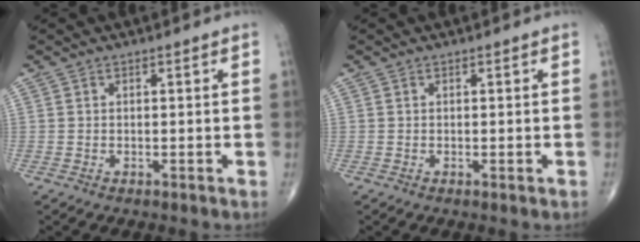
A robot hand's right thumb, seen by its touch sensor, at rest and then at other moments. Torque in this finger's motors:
{"motor_torque": [-0.22, 0.01, -0.30, -0.20, -0.03]}